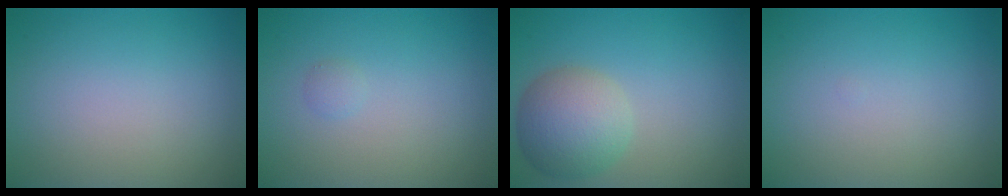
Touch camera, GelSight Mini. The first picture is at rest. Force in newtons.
{"total": 0.6, "press": 0.6, "slide": 0.0}
{"total": 5.2, "press": 5.2, "slide": 0.1}
{"total": 0.0}